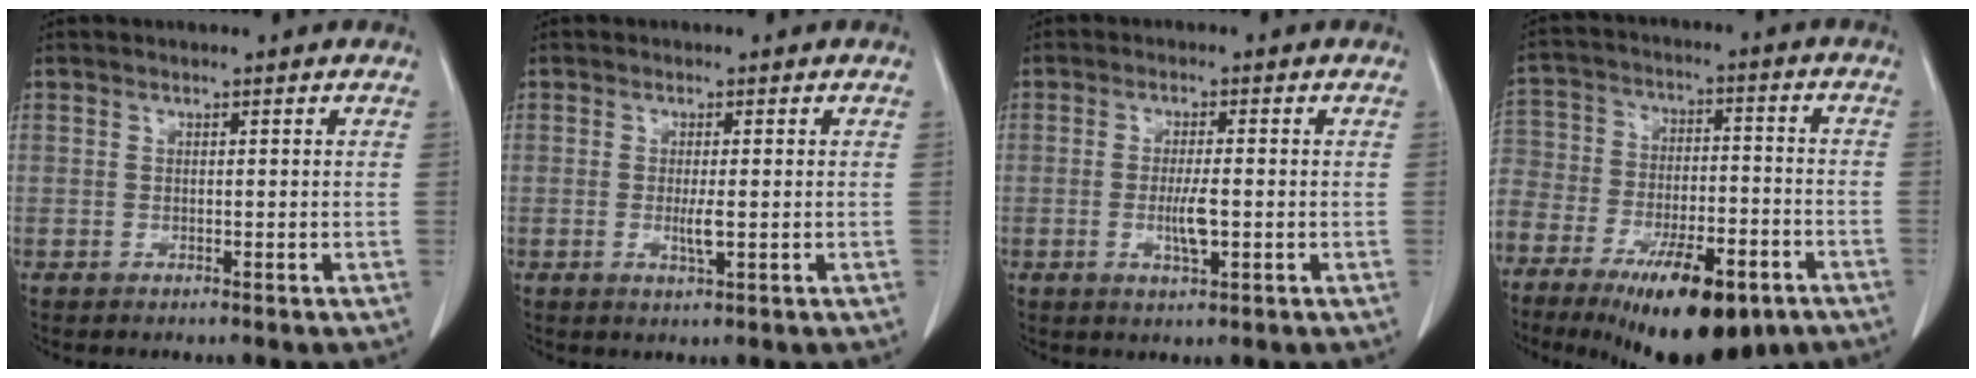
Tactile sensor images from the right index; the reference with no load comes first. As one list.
[{"total": 2.4, "force": [-0.4, 0.2, 2.3], "torque": [-0.046, -0.004, -0.006]}, {"total": 4.1, "force": [-0.9, 0.6, 4.0], "torque": [-0.079, -0.005, -0.014]}, {"total": 22.1, "force": [-14.4, 9.4, 13.9], "torque": [-0.263, -0.009, -0.243]}]